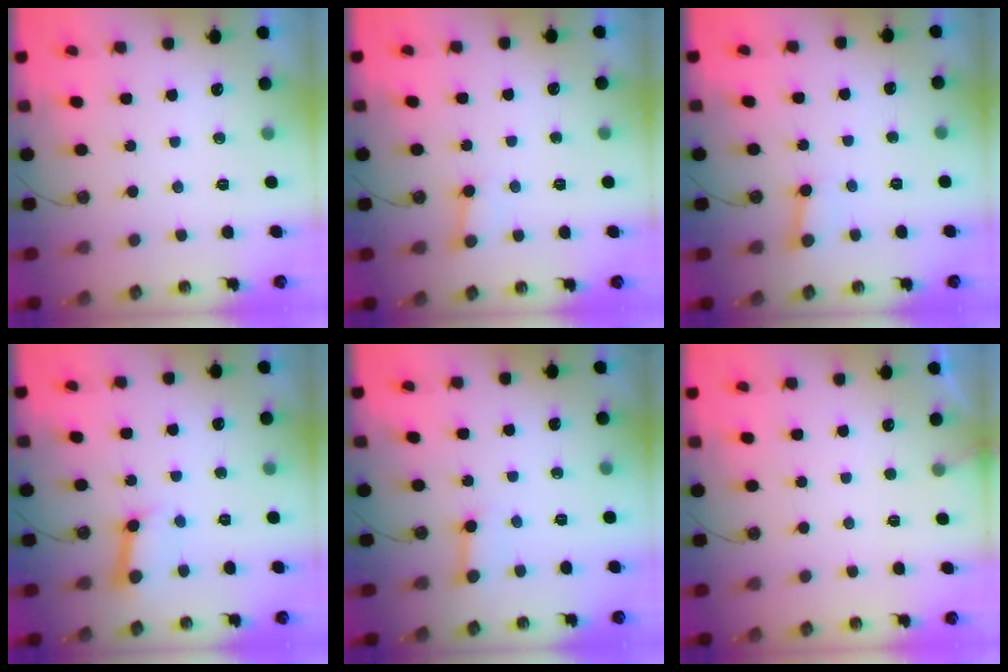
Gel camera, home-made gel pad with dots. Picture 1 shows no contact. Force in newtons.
{"total": 4.0, "press": 4.0, "slide": 0.4}
{"total": 2.6, "press": 2.6, "slide": 0.3}
{"total": 7.0, "press": 7.0, "slide": 0.9}
{"total": 3.1, "press": 3.0, "slide": 0.6}
{"total": 3.7, "press": 3.7, "slide": 0.3}